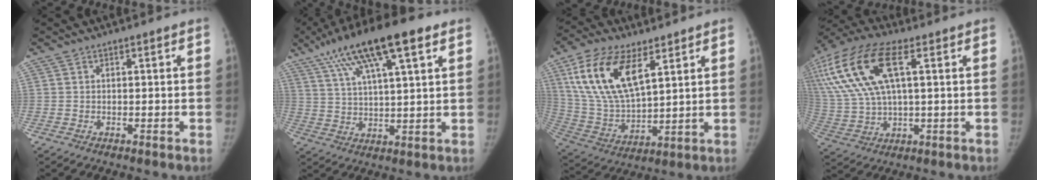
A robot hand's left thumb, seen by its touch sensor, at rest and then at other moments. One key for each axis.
{"total": 18.0, "fx": 9.6, "fy": 4.5, "fz": 14.6, "tx": -0.243, "ty": 0.002, "tz": 0.166}
{"total": 17.9, "fx": 8.4, "fy": 8.4, "fz": 13.4, "tx": -0.245, "ty": -0.026, "tz": 0.168}
{"total": 21.8, "fx": 6.9, "fy": 9.6, "fz": 18.3, "tx": -0.418, "ty": 0.023, "tz": 0.131}